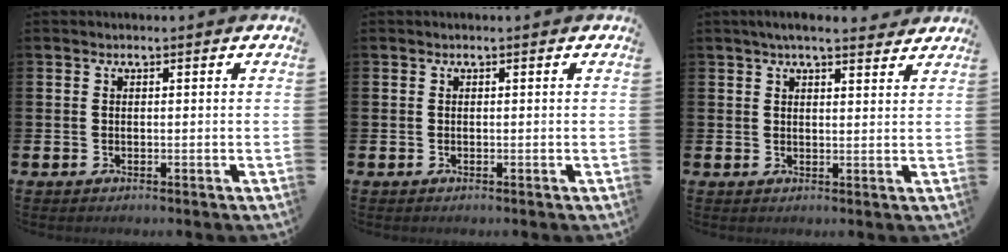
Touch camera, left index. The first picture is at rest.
{"total": 0.0}
{"total": 3.5, "force": [3.1, 0.6, 1.4], "torque": [-0.027, -0.012, 0.055]}